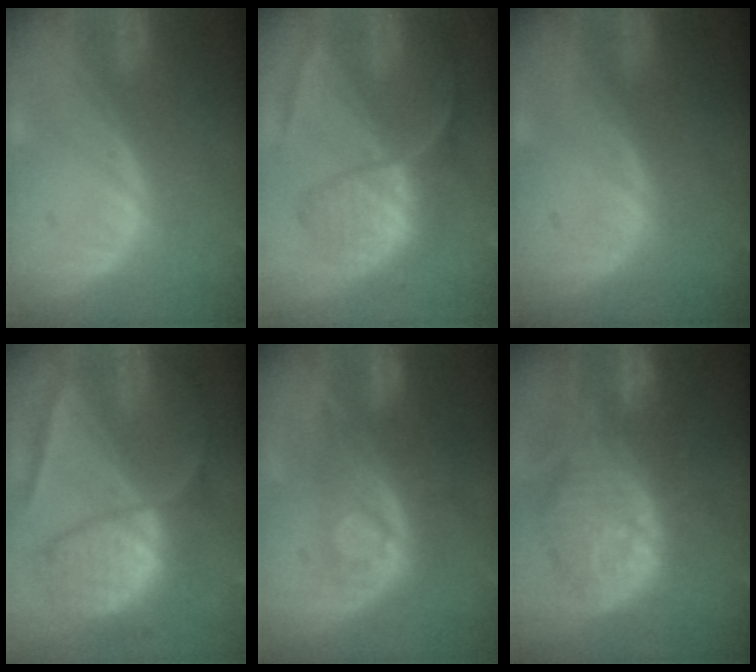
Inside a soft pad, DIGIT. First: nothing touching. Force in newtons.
{"total": 9.0, "press": 7.6, "slide": 4.8}
{"total": 0.0}
{"total": 10.2, "press": 10.1, "slide": 1.1}
{"total": 7.9, "press": 7.4, "slide": 2.7}
{"total": 12.8, "press": 11.3, "slide": 5.8}